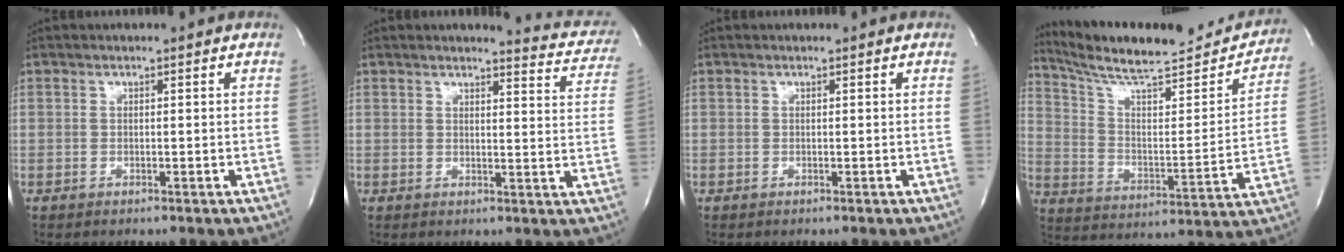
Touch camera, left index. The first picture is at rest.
{"total": 7.6, "force": [7.4, 1.2, 1.4], "torque": [0.000, -0.049, 0.054]}
{"total": 0.0}
{"total": 23.2, "force": [20.9, 3.4, 9.3], "torque": [-0.142, -0.031, 0.302]}